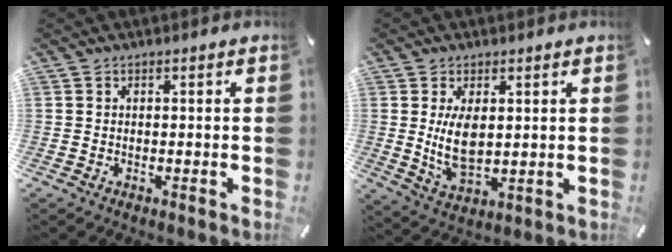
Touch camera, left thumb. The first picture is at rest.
{"total": 8.2, "force": [1.4, 4.4, 6.7], "torque": [-0.148, -0.015, 0.021]}